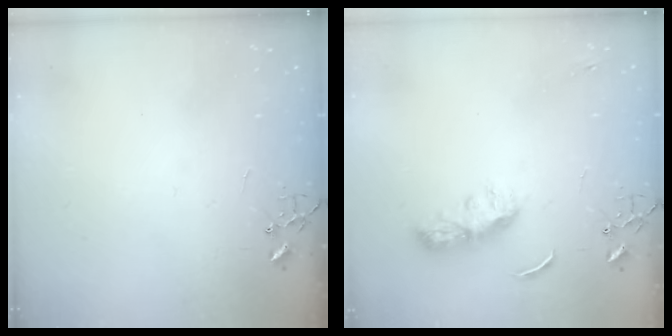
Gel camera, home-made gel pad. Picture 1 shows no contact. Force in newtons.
{"total": 9.6, "press": 9.6, "slide": 0.2}